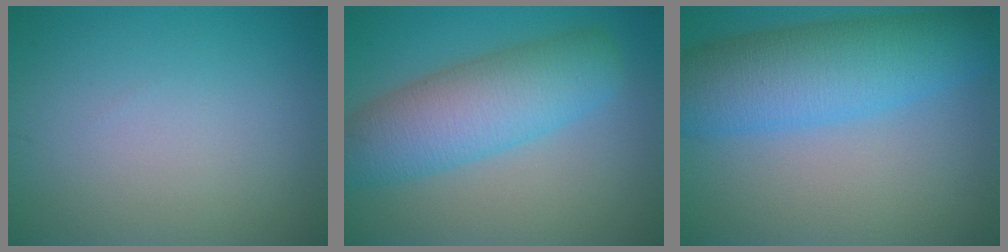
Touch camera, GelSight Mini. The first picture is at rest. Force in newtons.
{"total": 7.5, "press": 7.5, "slide": 0.2}
{"total": 8.6, "press": 8.6, "slide": 0.3}